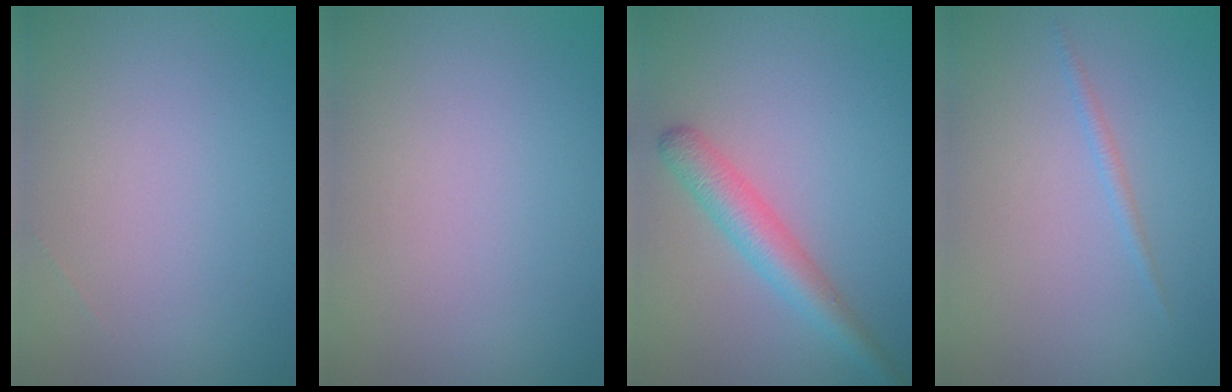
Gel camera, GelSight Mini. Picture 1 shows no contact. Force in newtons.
{"total": 0.0}
{"total": 3.5, "press": 3.5, "slide": 0.0}
{"total": 0.7, "press": 0.7, "slide": 0.0}